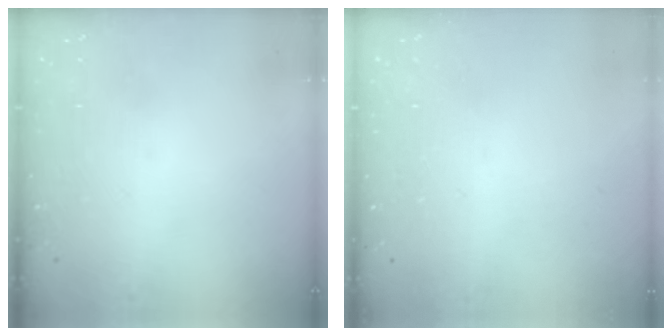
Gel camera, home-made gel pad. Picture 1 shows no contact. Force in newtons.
{"total": 2.4, "press": 2.4, "slide": 0.2}